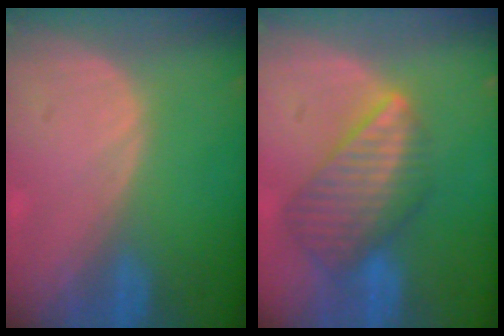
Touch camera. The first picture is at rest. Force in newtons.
{"total": 8.5, "press": 7.5, "slide": 4.2}